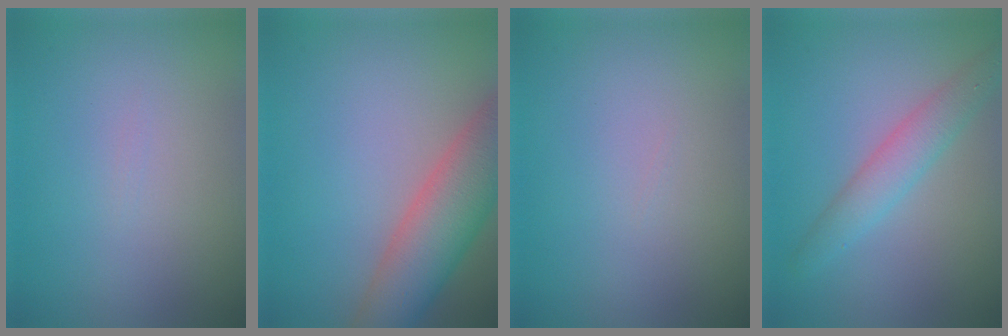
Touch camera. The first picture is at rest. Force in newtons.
{"total": 7.6, "press": 7.6, "slide": 0.5}
{"total": 0.0}
{"total": 3.2, "press": 3.2, "slide": 0.1}